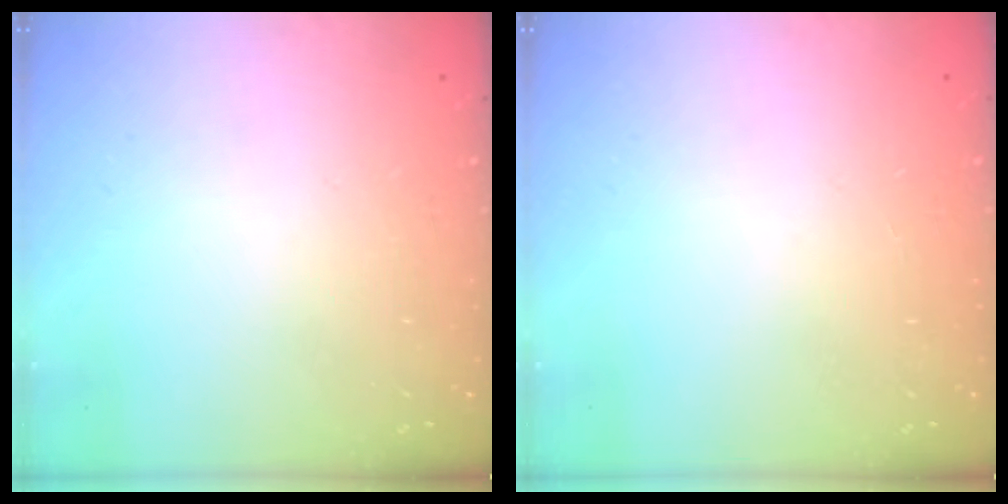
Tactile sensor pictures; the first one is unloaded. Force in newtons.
{"total": 0.0}